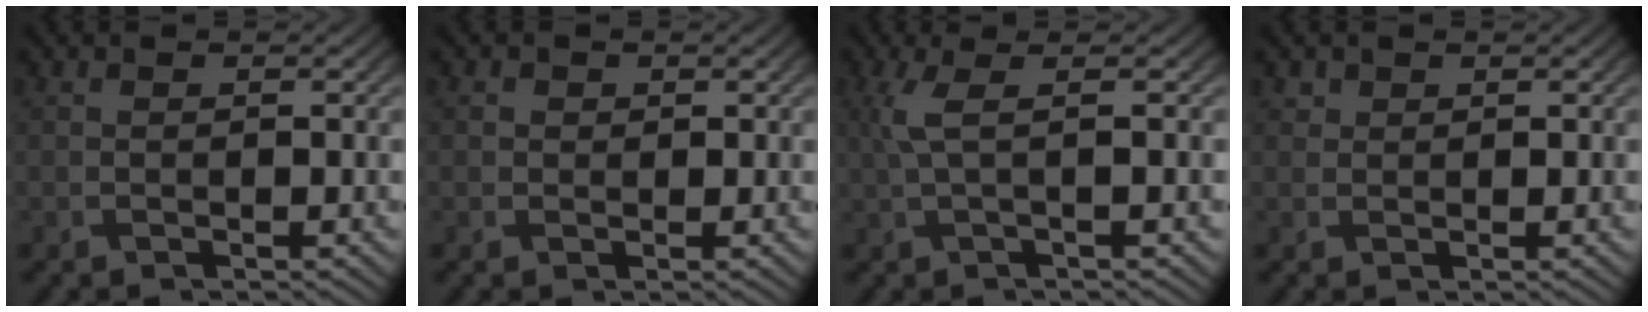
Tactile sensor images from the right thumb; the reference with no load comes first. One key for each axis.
{"total": 1.0, "fx": 0.3, "fy": 1.0, "fz": 0.2, "tx": -0.002, "ty": -0.002, "tz": 0.000}
{"total": 3.7, "fx": 0.7, "fy": 0.8, "fz": 3.6, "tx": -0.070, "ty": 0.010, "tz": 0.010}
{"total": 1.1, "fx": 0.7, "fy": 0.8, "fz": 0.2, "tx": -0.003, "ty": 0.000, "tz": 0.016}